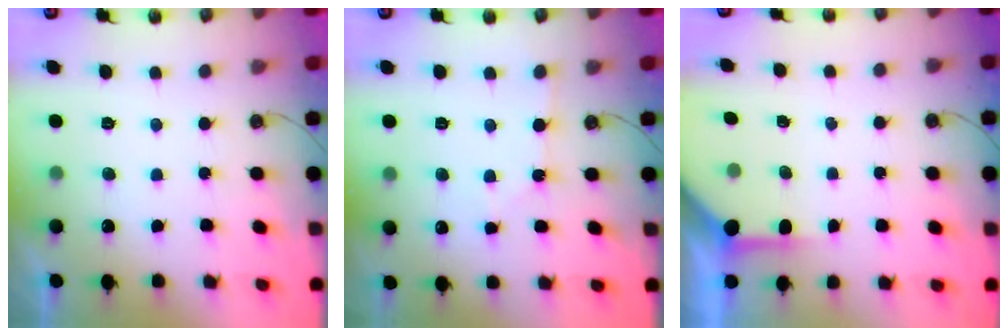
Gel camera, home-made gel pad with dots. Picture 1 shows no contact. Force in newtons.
{"total": 3.0, "press": 3.0, "slide": 0.4}
{"total": 3.8, "press": 3.8, "slide": 0.4}